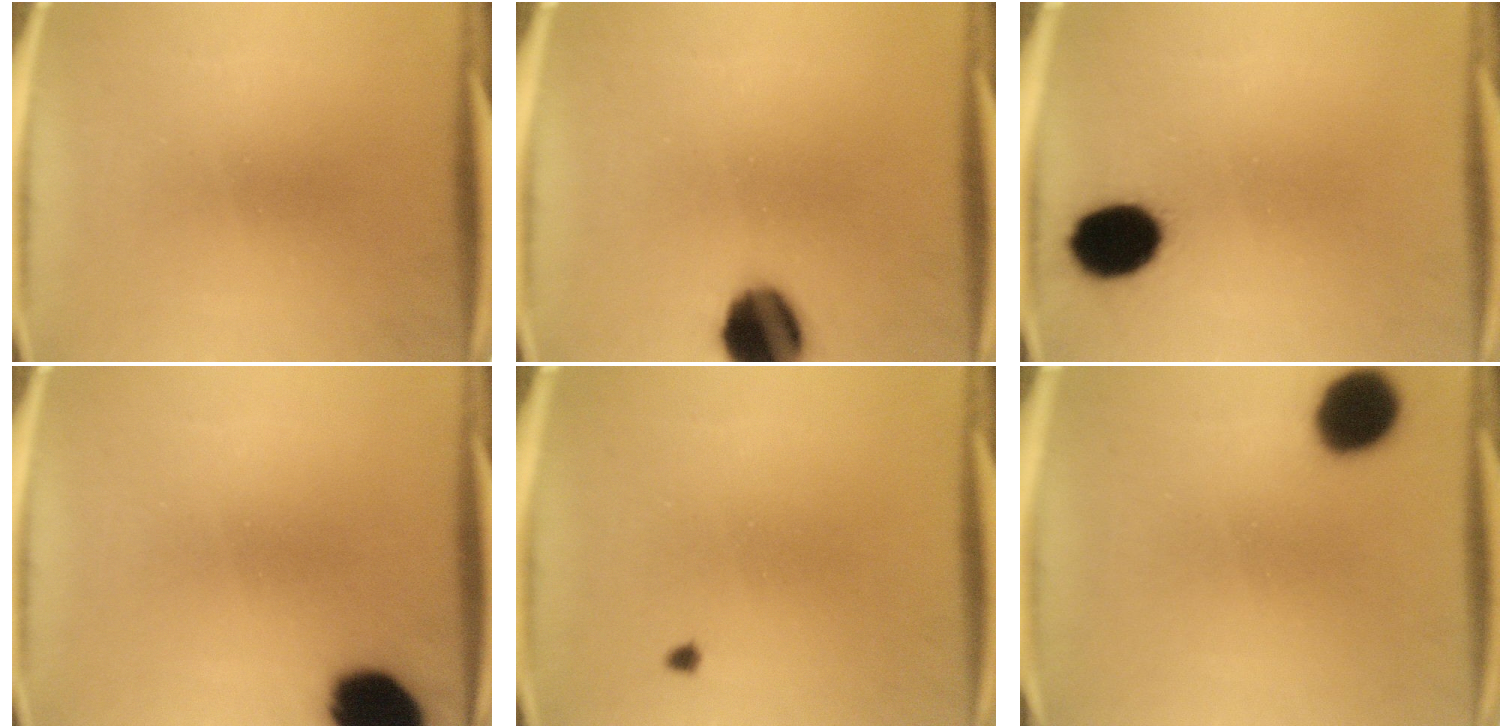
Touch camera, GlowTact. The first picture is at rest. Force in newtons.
{"total": 12.5}
{"total": 11.4}
{"total": 14.7}
{"total": 0.6}
{"total": 11.3}